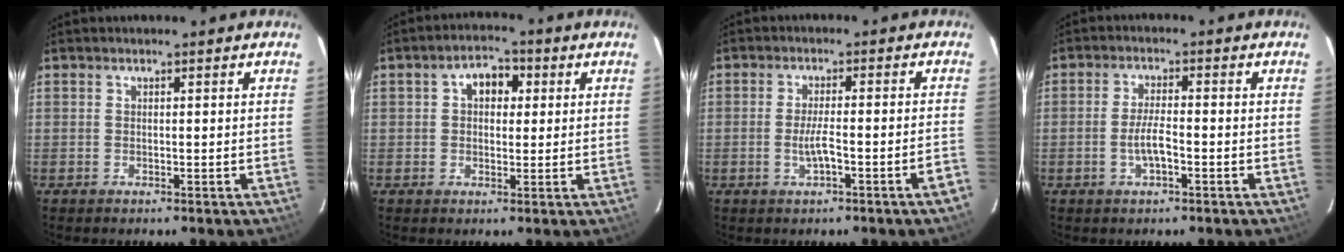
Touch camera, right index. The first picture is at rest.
{"total": 5.2, "force": [1.3, 3.7, 3.4], "torque": [-0.054, 0.022, 0.022]}
{"total": 5.5, "force": [-2.7, -0.6, 4.8], "torque": [-0.078, -0.009, -0.040]}
{"total": 4.0, "force": [-1.6, 0.9, 3.6], "torque": [-0.071, -0.002, -0.028]}